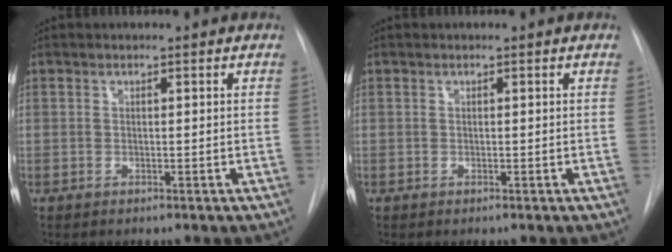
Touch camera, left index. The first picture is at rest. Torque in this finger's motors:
{"motor_torque": [0.15, 0.05, 0.02, -0.01]}